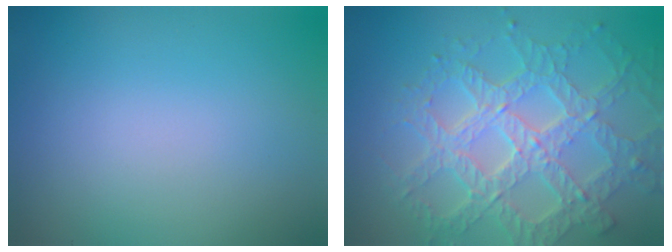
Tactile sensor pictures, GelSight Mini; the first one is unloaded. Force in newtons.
{"total": 7.8, "press": 5.6, "slide": 5.3}